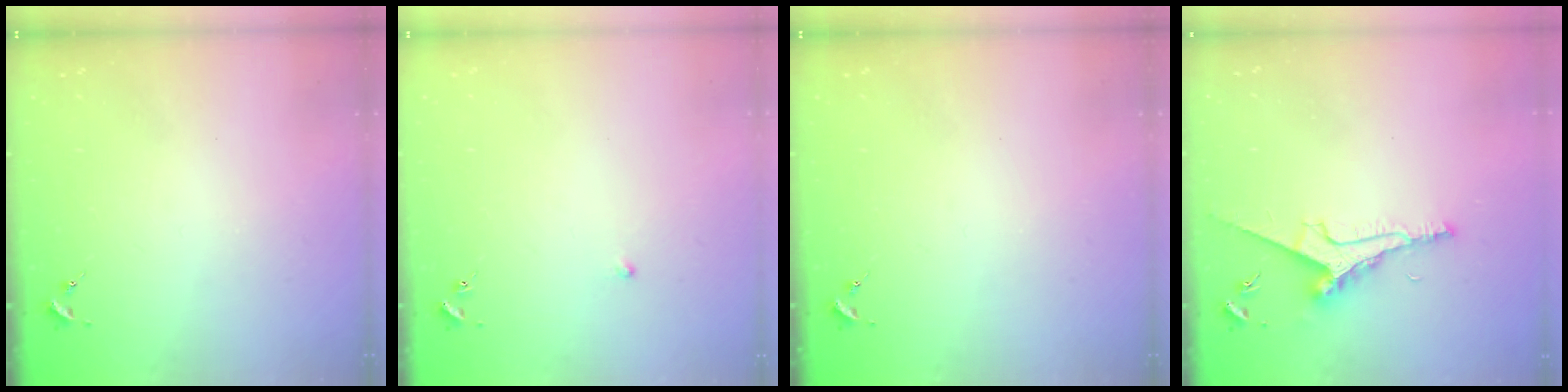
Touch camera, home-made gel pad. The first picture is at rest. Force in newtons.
{"total": 2.6, "press": 2.5, "slide": 0.6}
{"total": 0.0}
{"total": 9.5, "press": 9.5, "slide": 0.9}